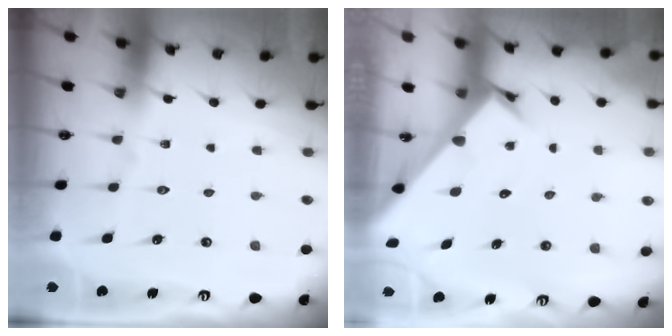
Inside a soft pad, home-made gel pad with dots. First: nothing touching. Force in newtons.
{"total": 2.8, "press": 2.8, "slide": 0.1}